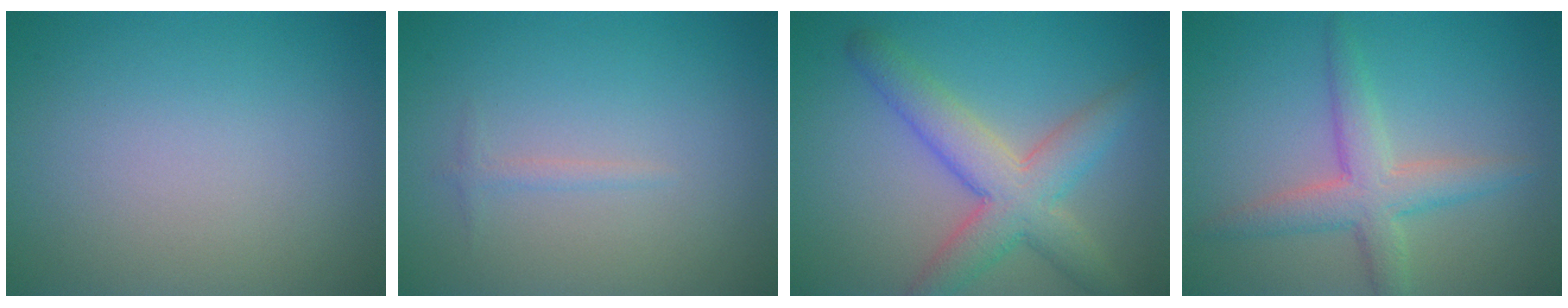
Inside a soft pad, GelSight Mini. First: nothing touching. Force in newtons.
{"total": 0.7, "press": 0.7, "slide": 0.0}
{"total": 5.9, "press": 5.9, "slide": 0.4}
{"total": 4.0, "press": 4.0, "slide": 0.2}